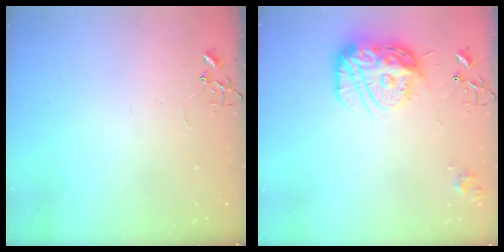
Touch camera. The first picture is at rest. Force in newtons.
{"total": 15.4, "press": 15.3, "slide": 1.4}